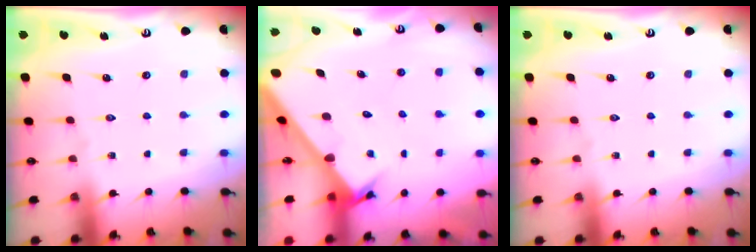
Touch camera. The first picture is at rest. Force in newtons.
{"total": 2.6, "press": 2.6, "slide": 0.2}
{"total": 0.0}